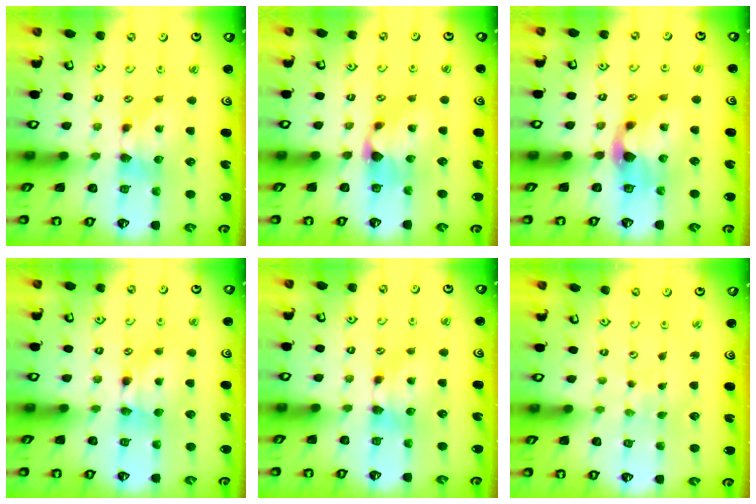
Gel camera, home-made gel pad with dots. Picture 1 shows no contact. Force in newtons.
{"total": 1.1, "press": 0.2, "slide": 1.1}
{"total": 2.8, "press": 2.5, "slide": 1.3}
{"total": 1.6, "press": 1.6, "slide": 0.2}
{"total": 0.0}
{"total": 5.8, "press": 5.8, "slide": 0.2}